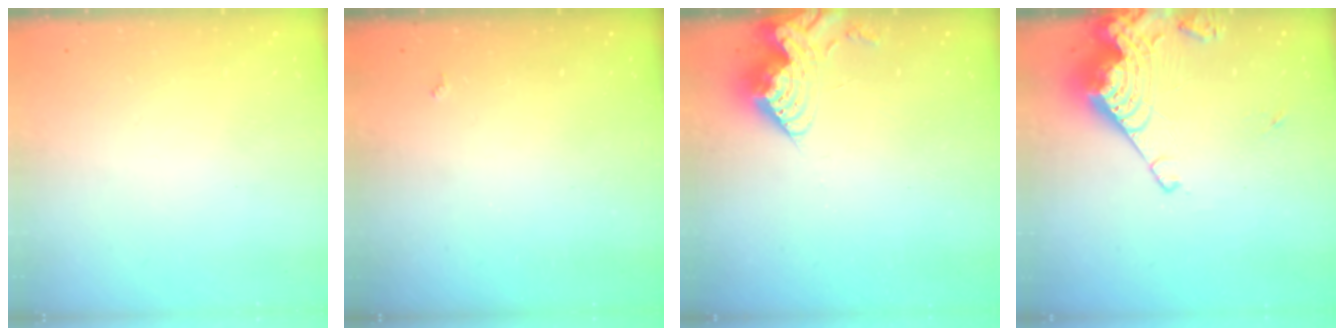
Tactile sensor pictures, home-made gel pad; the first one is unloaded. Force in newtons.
{"total": 2.0, "press": 1.9, "slide": 0.5}
{"total": 9.8, "press": 9.8, "slide": 0.8}
{"total": 15.0, "press": 14.9, "slide": 1.2}